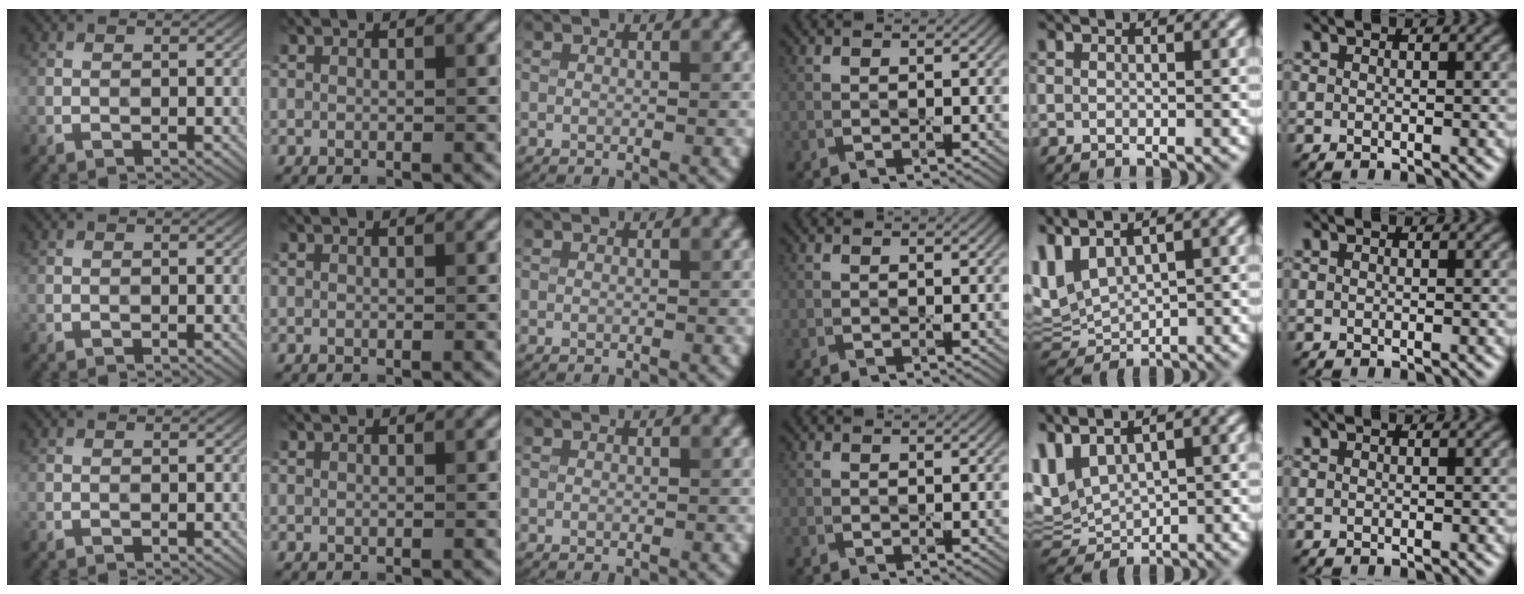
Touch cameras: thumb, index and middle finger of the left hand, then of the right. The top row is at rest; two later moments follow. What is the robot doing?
{"motion": "press", "object": "sticker"}